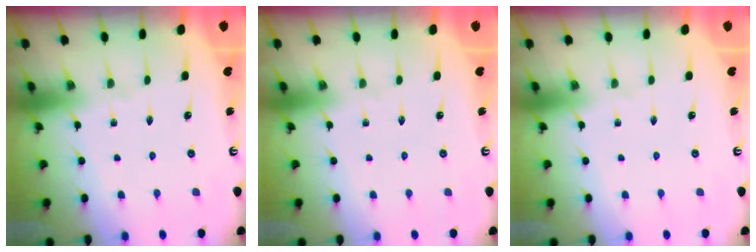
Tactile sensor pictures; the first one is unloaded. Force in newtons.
{"total": 0.0}
{"total": 0.0}